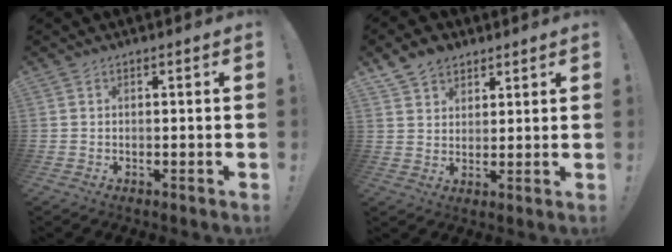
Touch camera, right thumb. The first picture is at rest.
{"total": 6.7, "force": [4.8, 4.4, 1.5], "torque": [-0.028, -0.025, 0.095]}